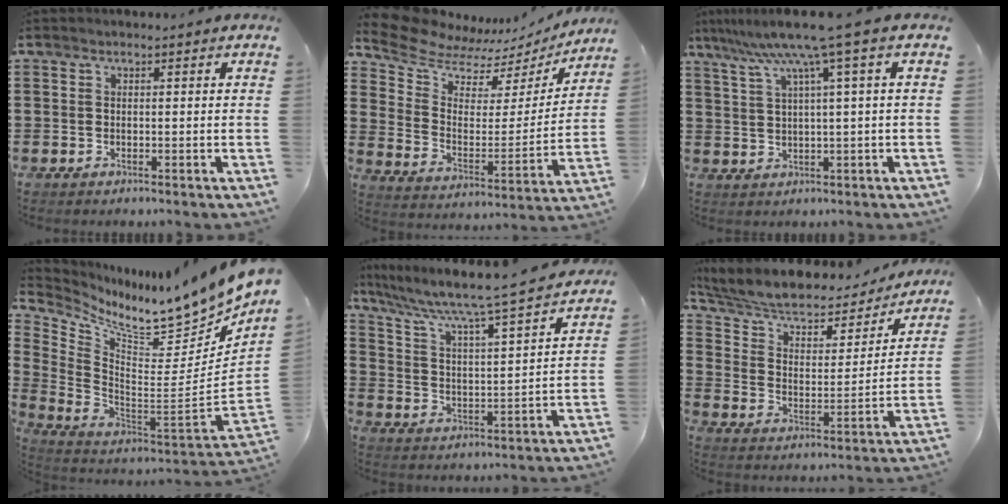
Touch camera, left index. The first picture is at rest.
{"total": 8.8, "force": [7.7, 3.3, 2.4], "torque": [-0.092, -0.050, 0.137]}
{"total": 8.4, "force": [4.3, -0.9, 7.2], "torque": [-0.148, -0.017, 0.070]}
{"total": 9.7, "force": [8.2, 1.6, 4.9], "torque": [-0.088, -0.085, 0.128]}
{"total": 7.0, "force": [6.0, -0.3, 3.6], "torque": [-0.094, -0.049, 0.090]}
{"total": 6.8, "force": [5.5, 2.4, 3.1], "torque": [-0.085, -0.035, 0.092]}